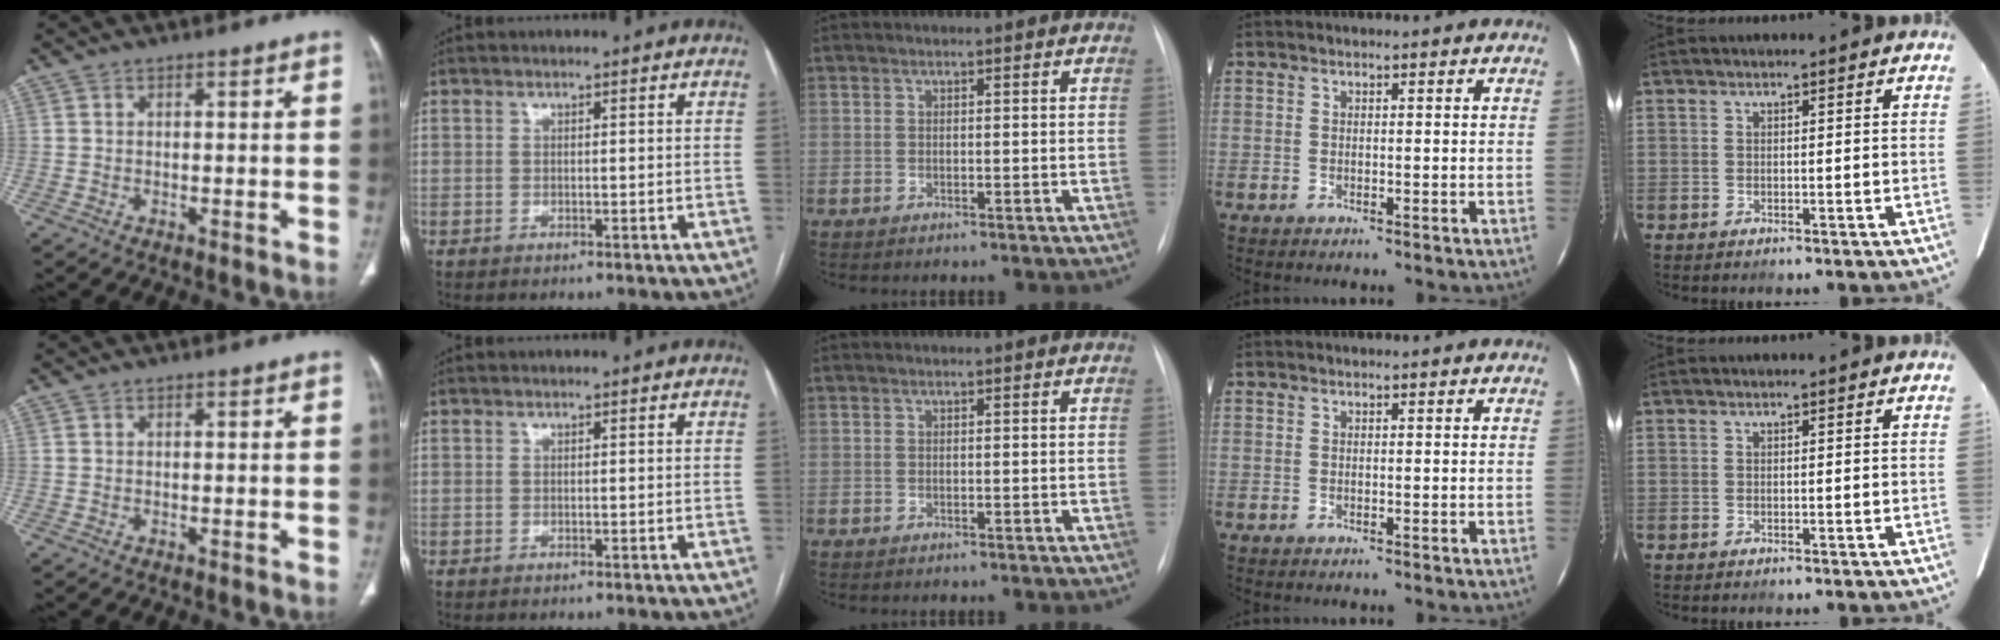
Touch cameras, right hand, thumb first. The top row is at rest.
{}